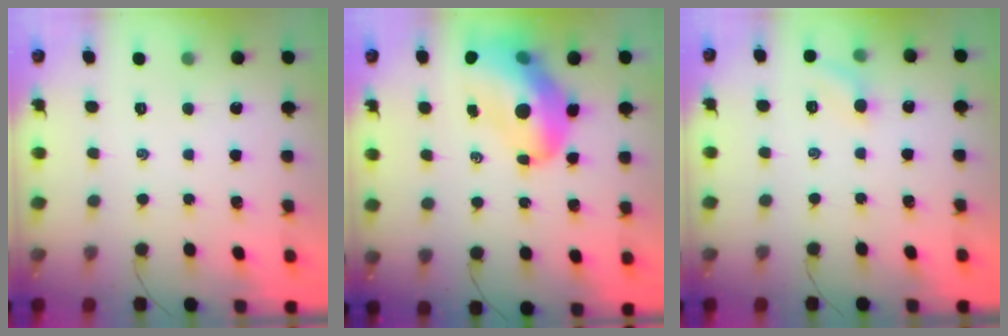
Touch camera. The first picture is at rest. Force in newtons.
{"total": 16.7, "press": 16.1, "slide": 4.6}
{"total": 6.7, "press": 6.4, "slide": 2.0}